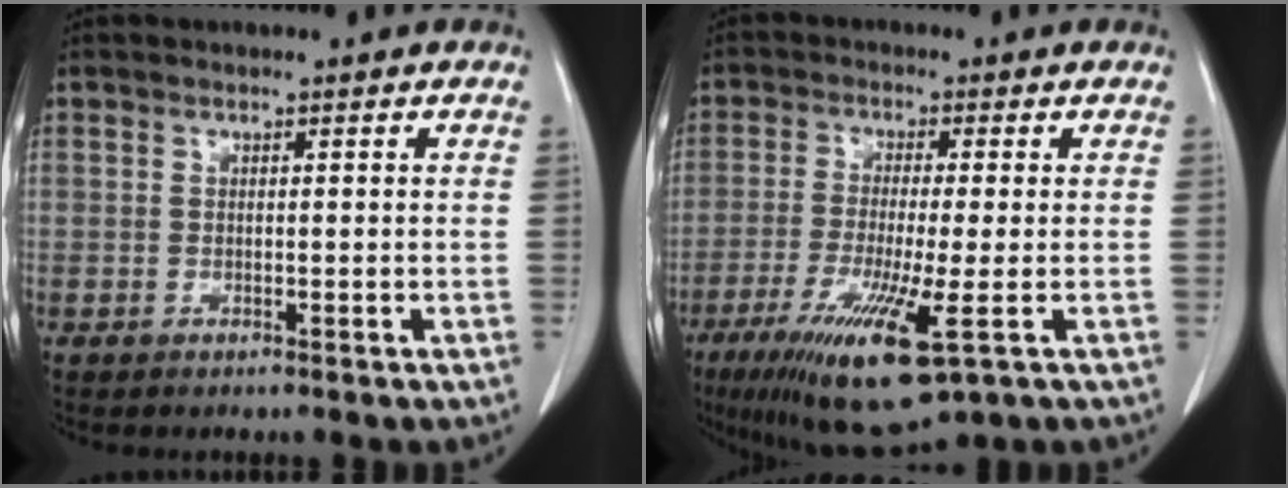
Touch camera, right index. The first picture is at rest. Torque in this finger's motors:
{"motor_torque": [1.81, -0.33, 0.73, 0.21]}